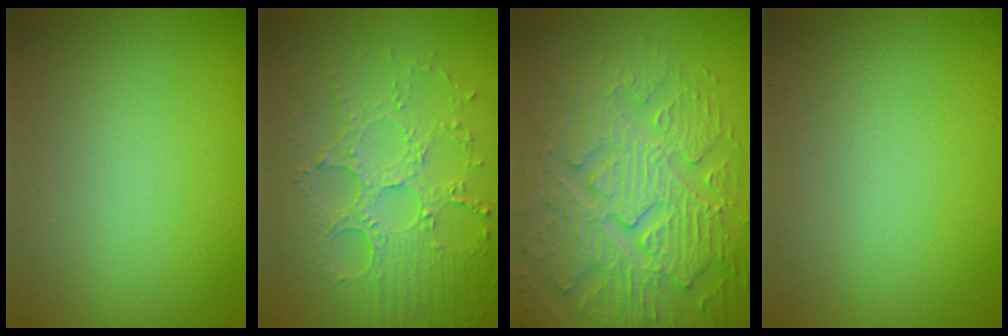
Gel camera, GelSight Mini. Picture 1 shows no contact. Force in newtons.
{"total": 5.4, "press": 3.8, "slide": 3.9}
{"total": 7.8, "press": 6.3, "slide": 4.6}
{"total": 0.0}